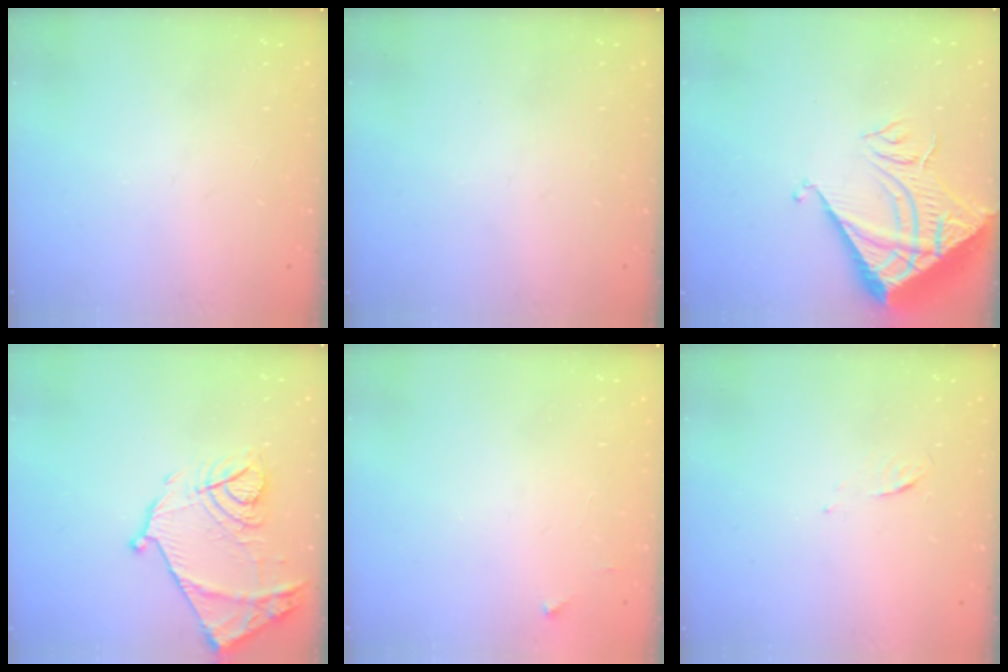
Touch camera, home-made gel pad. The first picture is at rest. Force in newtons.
{"total": 0.0}
{"total": 11.1, "press": 11.1, "slide": 1.0}
{"total": 16.5, "press": 16.4, "slide": 1.4}
{"total": 2.0, "press": 2.0, "slide": 0.2}
{"total": 3.7, "press": 3.6, "slide": 0.5}